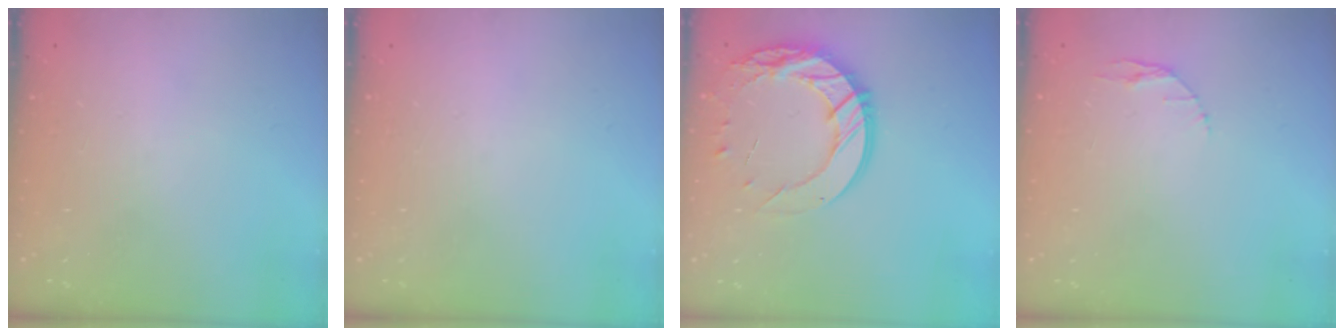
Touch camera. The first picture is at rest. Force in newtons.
{"total": 0.0}
{"total": 16.5, "press": 16.5, "slide": 1.4}
{"total": 2.9, "press": 2.9, "slide": 0.4}